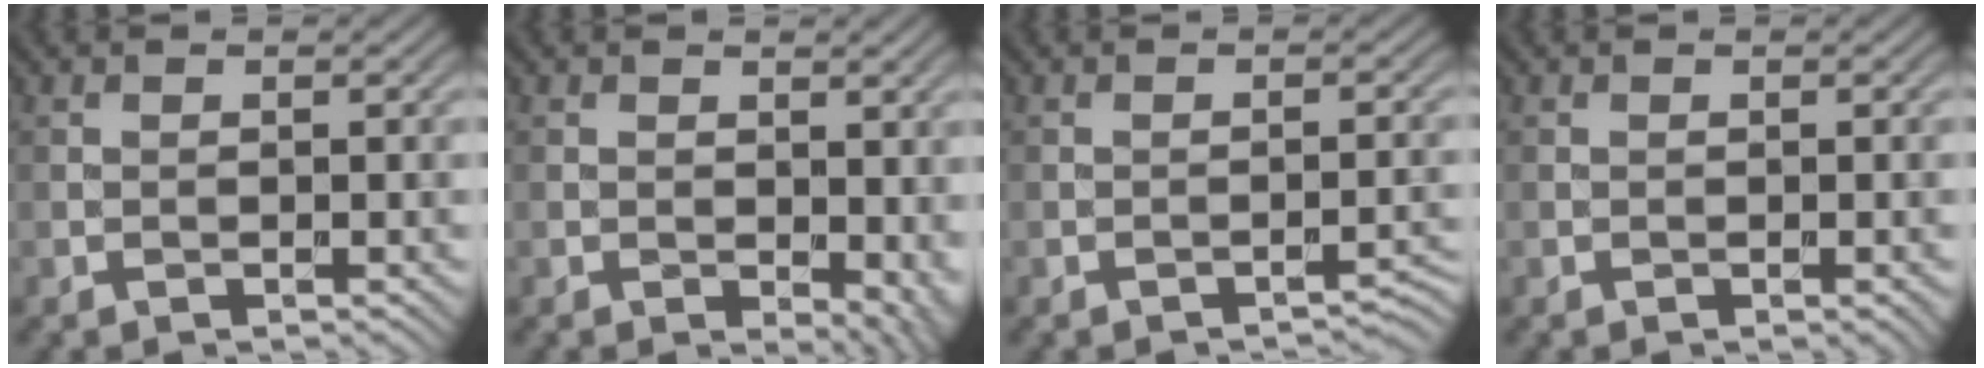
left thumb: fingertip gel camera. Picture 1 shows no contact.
{"total": 4.3, "force": [-0.2, 2.5, 3.5], "torque": [-0.042, -0.008, 0.004]}
{"total": 1.7, "force": [-1.6, 0.1, 0.7], "torque": [-0.004, 0.011, -0.025]}
{"total": 0.5, "force": [-0.2, 0.0, 0.5], "torque": [-0.007, -0.002, -0.004]}